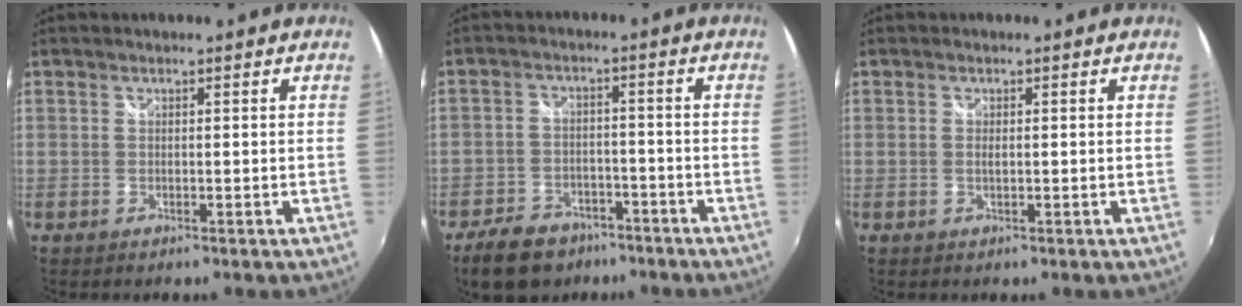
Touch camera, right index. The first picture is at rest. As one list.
[{"total": 11.9, "force": [-8.4, 7.0, 4.7], "torque": [-0.131, 0.009, -0.126]}, {"total": 0.7, "force": [0.0, 0.2, 0.7], "torque": [-0.014, 0.000, -0.001]}]